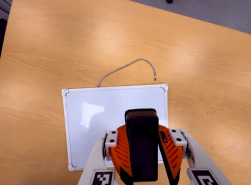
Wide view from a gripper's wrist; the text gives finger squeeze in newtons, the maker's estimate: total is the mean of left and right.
{"total": 11.3, "left": 10.4, "right": 12.2}